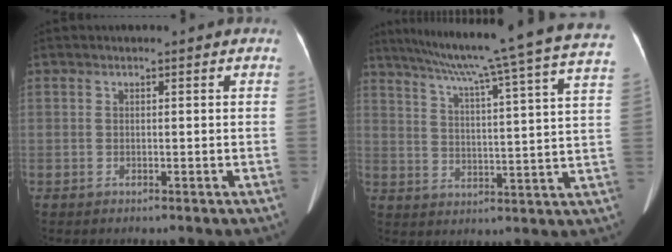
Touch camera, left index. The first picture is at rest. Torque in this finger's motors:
{"motor_torque": [0.38, -1.23, 0.05, 0.10]}